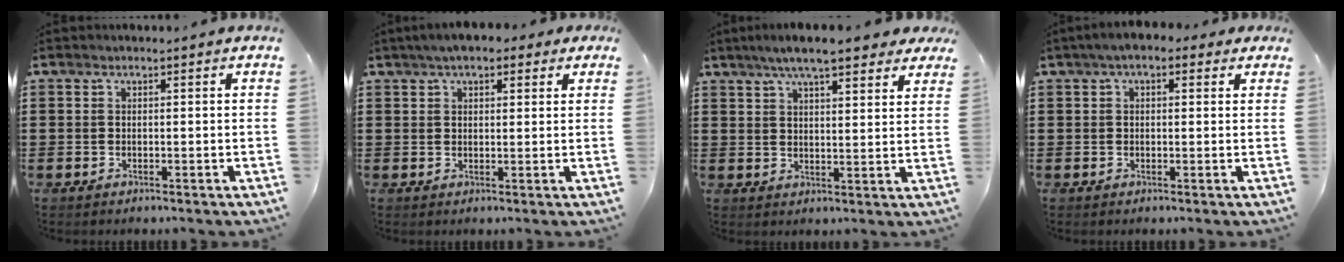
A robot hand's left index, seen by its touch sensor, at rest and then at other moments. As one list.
[{"total": 3.7, "force": [2.7, 1.6, 1.8], "torque": [-0.045, 0.006, 0.049]}, {"total": 7.4, "force": [6.0, 1.1, 4.1], "torque": [-0.087, -0.007, 0.107]}, {"total": 2.9, "force": [1.4, 1.6, 2.0], "torque": [-0.044, 0.010, 0.023]}]